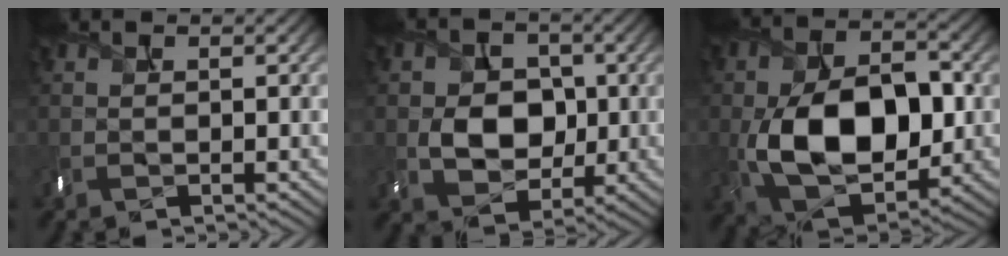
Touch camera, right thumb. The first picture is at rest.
{"total": 5.5, "force": [-0.5, 4.6, 2.9], "torque": [-0.055, -0.011, -0.004]}
{"total": 12.7, "force": [-1.4, 8.1, 9.7], "torque": [-0.182, -0.013, -0.018]}